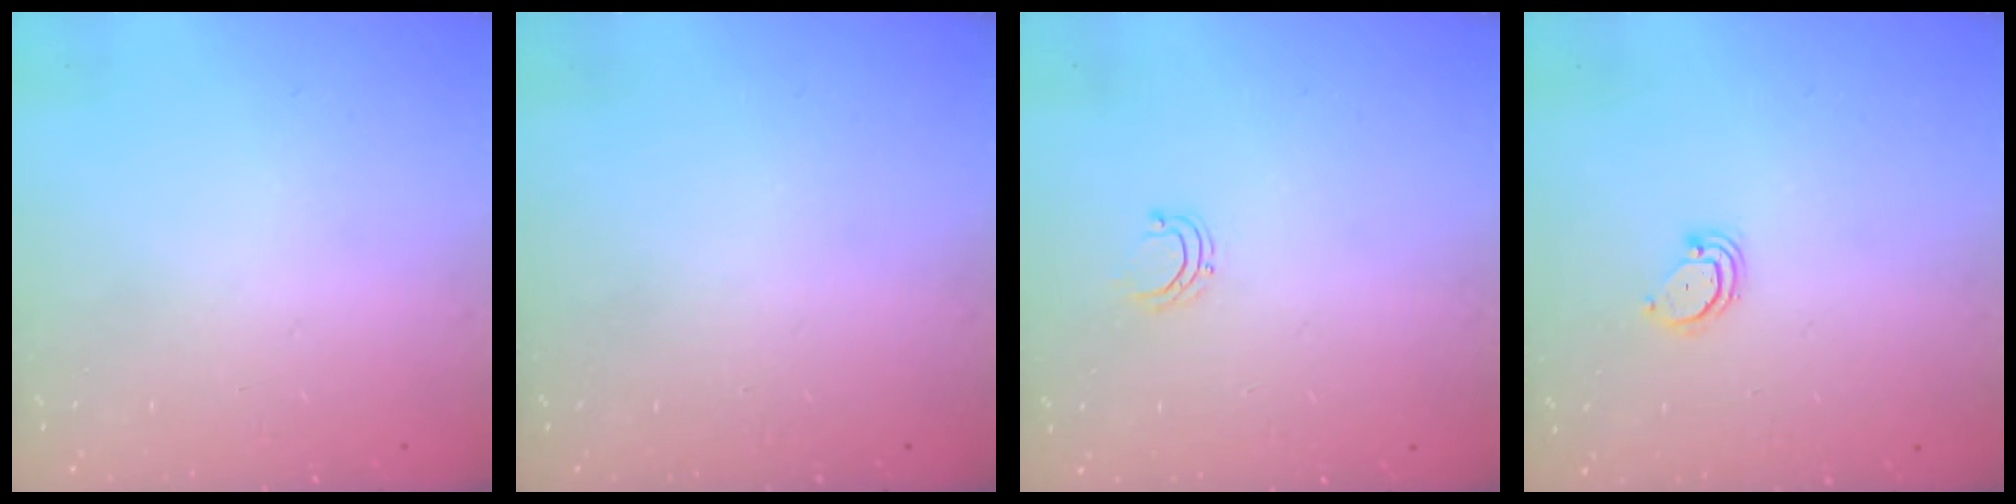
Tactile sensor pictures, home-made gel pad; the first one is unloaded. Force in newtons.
{"total": 0.0}
{"total": 4.3, "press": 4.3, "slide": 0.3}
{"total": 3.0, "press": 3.0, "slide": 0.2}